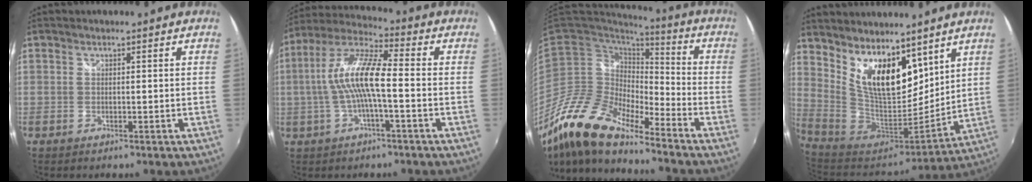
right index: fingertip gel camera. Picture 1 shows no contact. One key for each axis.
{"total": 11.9, "fx": -1.2, "fy": 2.4, "fz": 11.6, "tx": -0.231, "ty": 0.013, "tz": -0.025}
{"total": 16.5, "fx": -13.1, "fy": 4.0, "fz": 9.1, "tx": -0.160, "ty": -0.022, "tz": -0.259}
{"total": 15.9, "fx": 8.5, "fy": 7.5, "fz": 11.2, "tx": -0.203, "ty": -0.005, "tz": 0.166}